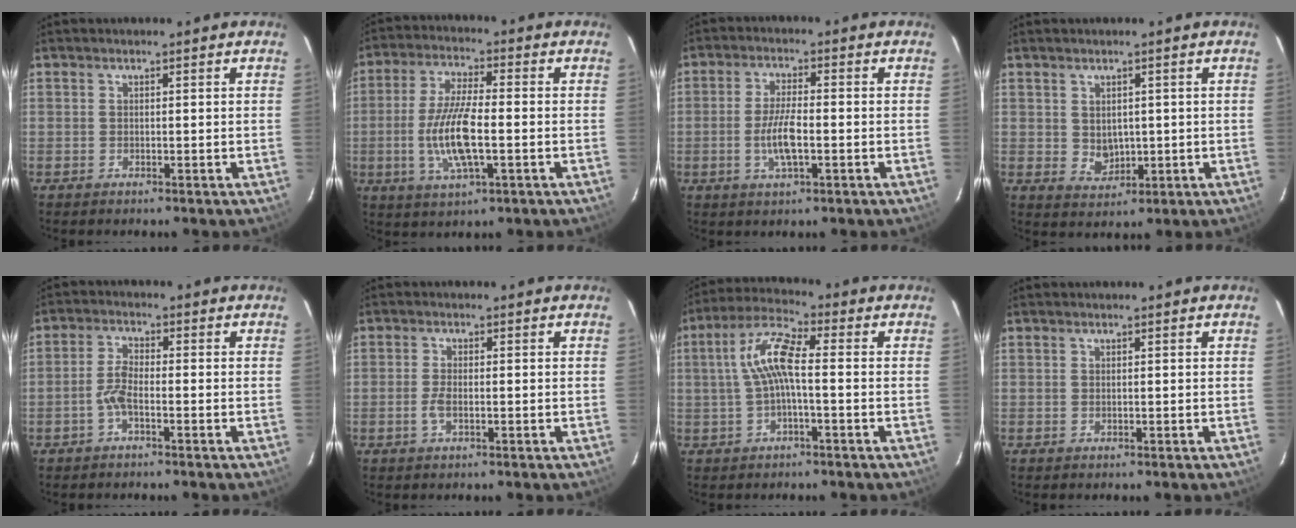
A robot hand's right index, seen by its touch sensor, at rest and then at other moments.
{"total": 11.1, "force": [-2.2, 3.1, 10.5], "torque": [-0.214, -0.005, -0.044]}
{"total": 6.4, "force": [-1.6, 1.8, 5.9], "torque": [-0.120, -0.002, -0.032]}
{"total": 3.7, "force": [0.6, 3.1, 1.9], "torque": [-0.031, -0.001, 0.022]}
{"total": 3.3, "force": [-1.7, 0.9, 2.6], "torque": [-0.065, 0.008, -0.036]}
{"total": 2.5, "force": [-0.8, 1.0, 2.2], "torque": [-0.049, -0.001, -0.016]}
{"total": 7.7, "force": [-0.4, 1.8, 7.4], "torque": [-0.164, 0.019, -0.008]}
{"total": 0.0}